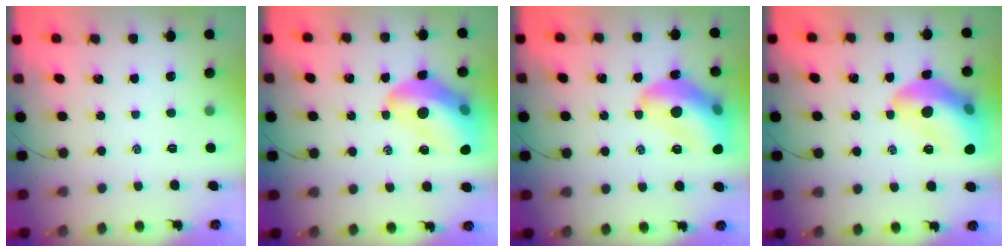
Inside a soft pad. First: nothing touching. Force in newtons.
{"total": 17.7, "press": 17.4, "slide": 3.3}
{"total": 16.8, "press": 16.6, "slide": 2.4}
{"total": 16.4, "press": 16.3, "slide": 2.4}